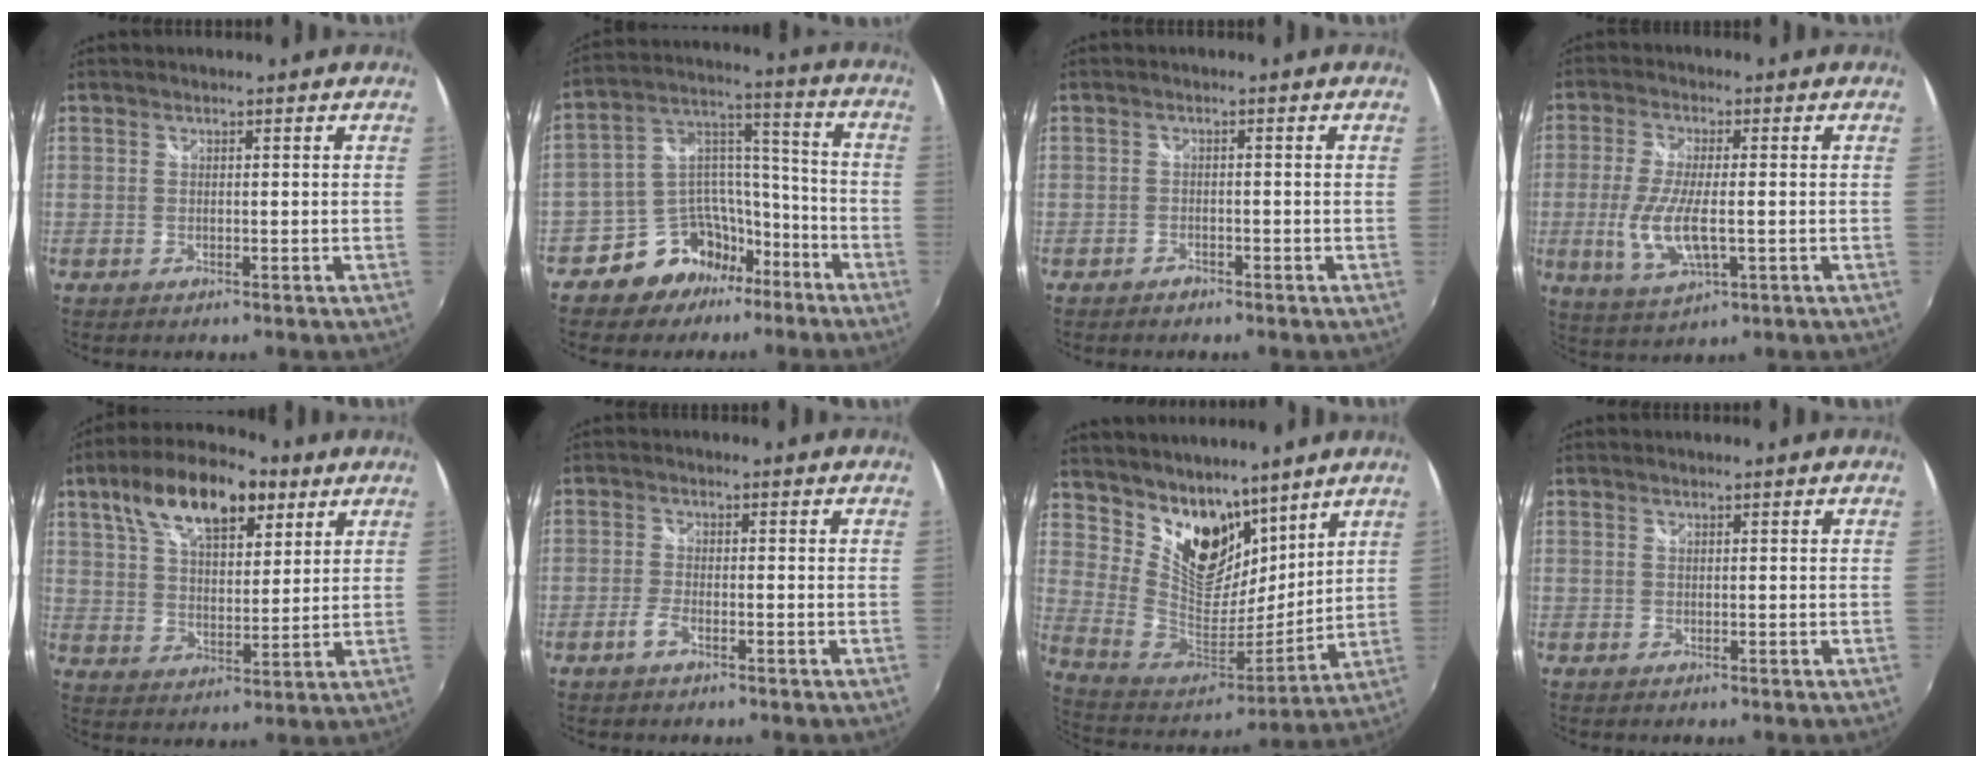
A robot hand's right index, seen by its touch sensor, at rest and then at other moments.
{"total": 12.7, "force": [-8.9, 8.4, 3.6], "torque": [-0.072, 0.070, -0.140]}
{"total": 1.5, "force": [-1.3, 0.8, 0.3], "torque": [-0.008, 0.001, -0.021]}
{"total": 9.7, "force": [-1.8, 3.2, 9.0], "torque": [-0.186, -0.016, -0.030]}
{"total": 16.5, "force": [9.1, 7.3, 11.7], "torque": [-0.213, 0.034, 0.151]}
{"total": 2.6, "force": [-1.7, 0.8, 1.8], "torque": [-0.052, 0.000, -0.038]}
{"total": 17.5, "force": [11.8, 10.1, 7.9], "torque": [-0.164, 0.001, 0.227]}
{"total": 0.0}